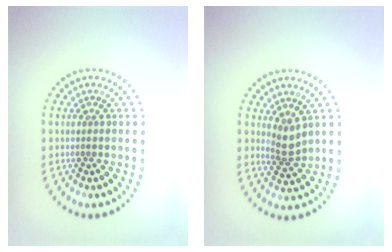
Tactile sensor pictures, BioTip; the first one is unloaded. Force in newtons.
{"total": 2.0, "press": 1.5, "slide": 1.3}